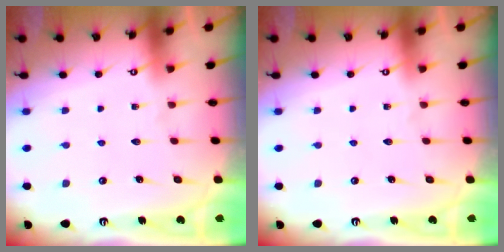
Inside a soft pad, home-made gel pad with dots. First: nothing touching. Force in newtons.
{"total": 0.0}